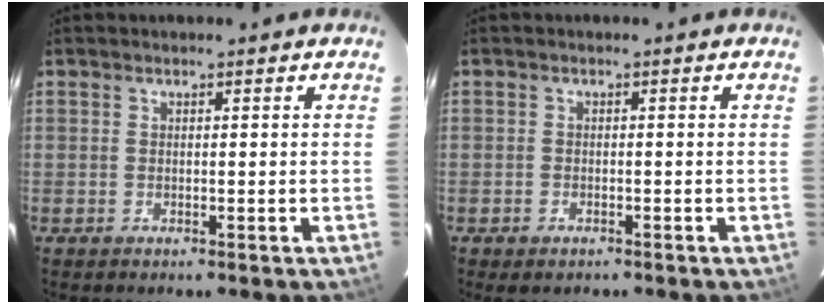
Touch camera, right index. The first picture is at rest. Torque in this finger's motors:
{"motor_torque": [0.26, -0.26, 0.02, -0.01]}